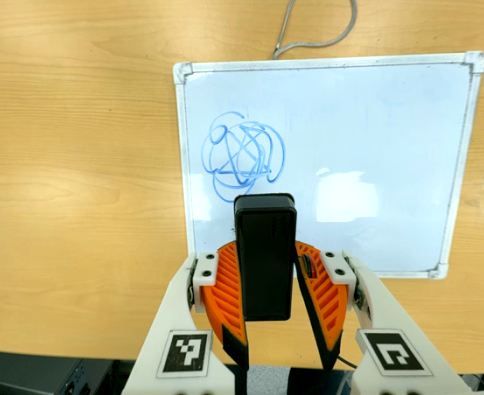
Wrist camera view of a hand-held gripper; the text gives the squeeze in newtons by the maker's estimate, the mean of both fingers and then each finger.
{"total": 5.4, "left": 5.0, "right": 5.9}